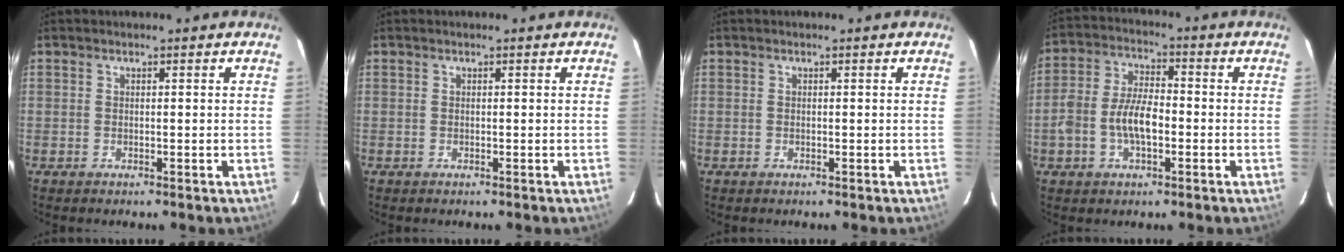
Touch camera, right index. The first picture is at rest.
{"total": 0.0}
{"total": 0.0}
{"total": 8.3, "force": [-2.2, 4.2, 6.9], "torque": [-0.139, 0.012, -0.038]}